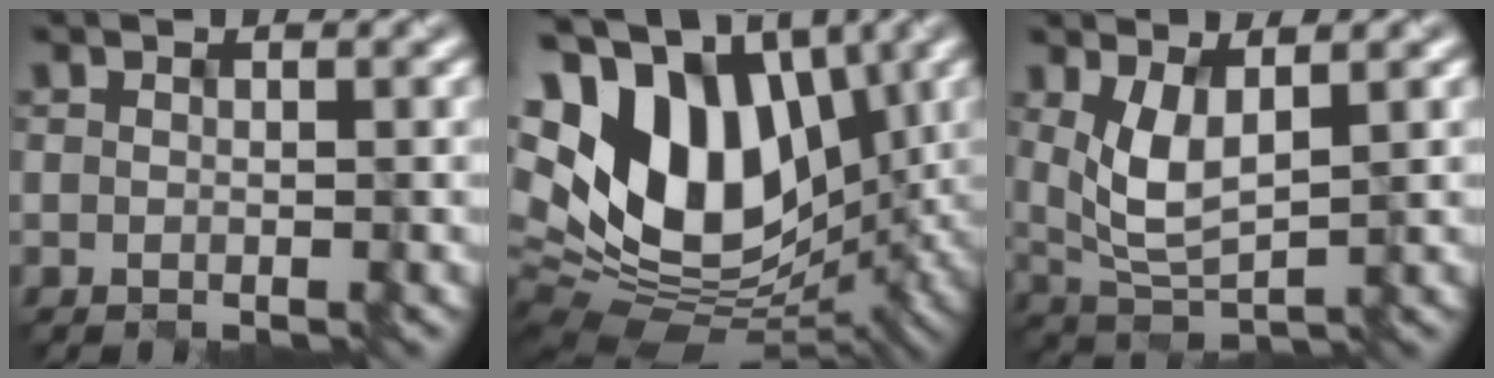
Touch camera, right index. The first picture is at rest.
{"total": 16.3, "force": [3.1, 10.9, 11.6], "torque": [-0.231, 0.016, 0.058]}
{"total": 3.6, "force": [1.0, 1.5, 3.1], "torque": [-0.077, -0.009, 0.034]}